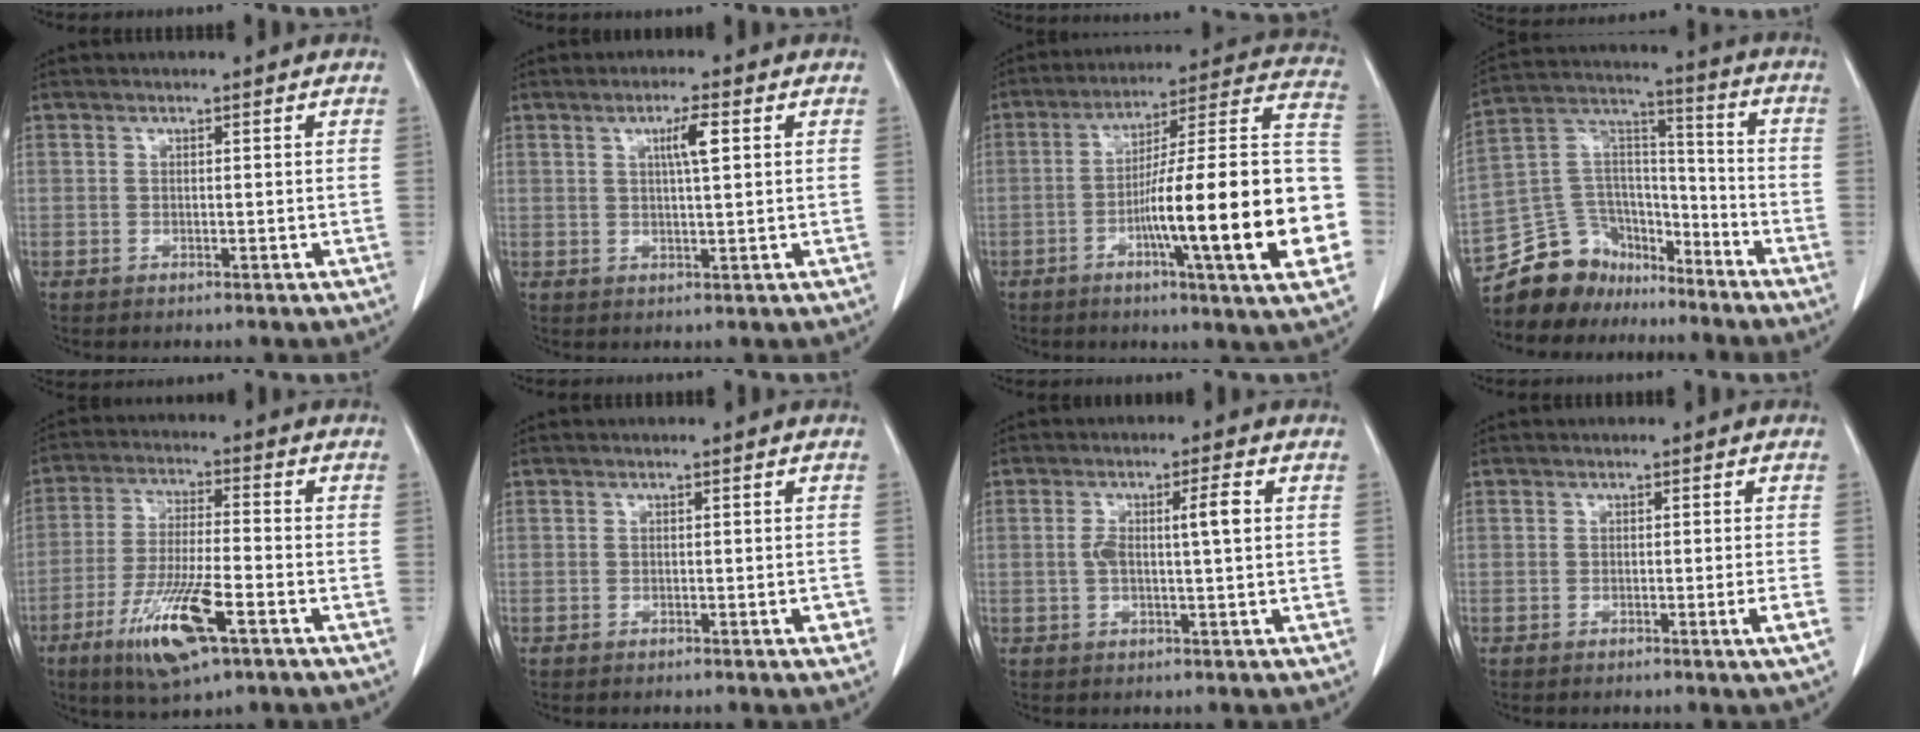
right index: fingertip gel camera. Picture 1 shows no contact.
{"total": 3.7, "force": [1.2, 0.1, 3.5], "torque": [-0.059, 0.001, 0.019]}
{"total": 25.2, "force": [-5.9, 0.7, 24.5], "torque": [-0.273, 0.009, -0.096]}
{"total": 14.6, "force": [-12.3, 7.4, 2.6], "torque": [-0.055, 0.076, -0.218]}
{"total": 12.3, "force": [-6.1, 2.1, 10.5], "torque": [-0.206, -0.023, -0.106]}
{"total": 1.1, "force": [-0.6, 0.0, 0.9], "torque": [-0.012, 0.001, -0.009]}
{"total": 4.8, "force": [0.5, 0.3, 4.8], "torque": [-0.089, 0.011, 0.011]}
{"total": 1.7, "force": [-0.7, -0.7, 1.4], "torque": [-0.019, -0.004, -0.013]}